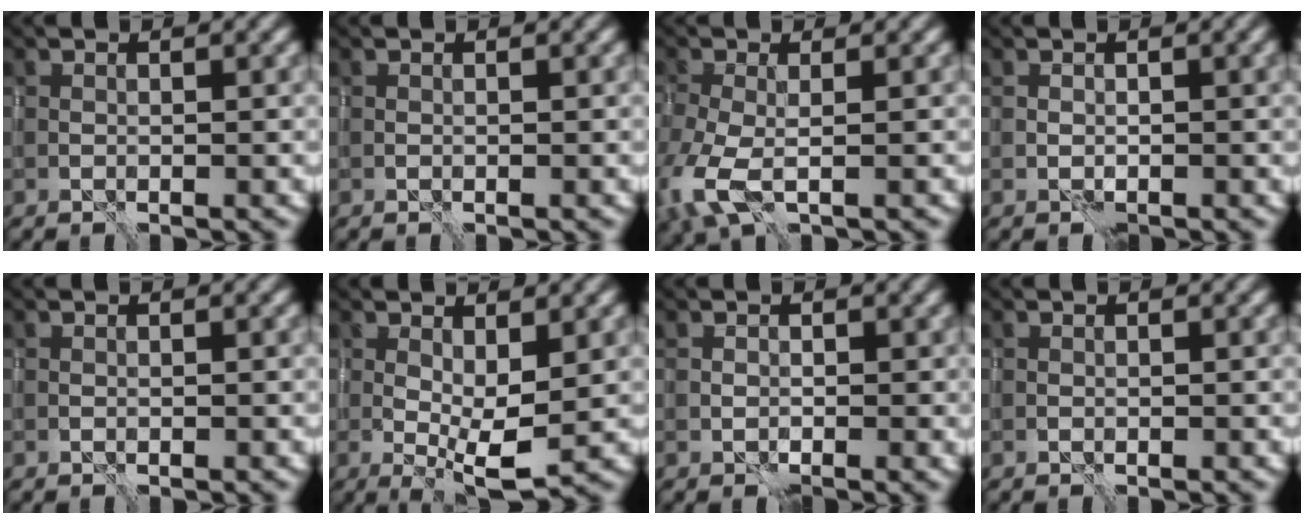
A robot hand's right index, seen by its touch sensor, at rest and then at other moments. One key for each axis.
{"total": 0.0}
{"total": 5.2, "fx": -1.8, "fy": 2.3, "fz": 4.2, "tx": -0.118, "ty": -0.017, "tz": -0.042}
{"total": 0.6, "fx": 0.2, "fy": 0.1, "fz": 0.6, "tx": -0.009, "ty": 0.002, "tz": 0.001}
{"total": 0.0}
{"total": 4.4, "fx": 0.1, "fy": 1.4, "fz": 4.2, "tx": -0.072, "ty": -0.007, "tz": 0.003}
{"total": 1.6, "fx": -0.2, "fy": 1.3, "fz": 1.0, "tx": -0.014, "ty": -0.007, "tz": 0.000}
{"total": 0.0}